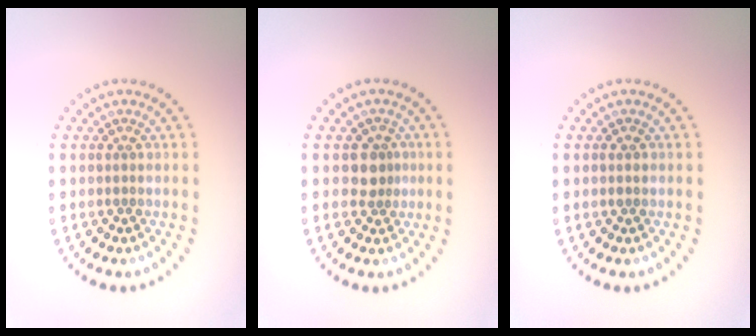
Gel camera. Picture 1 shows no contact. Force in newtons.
{"total": 1.9, "press": 1.6, "slide": 1.0}
{"total": 0.8, "press": 0.8, "slide": 0.3}